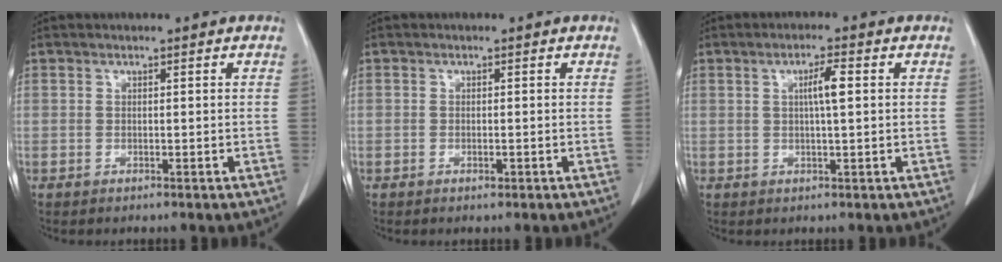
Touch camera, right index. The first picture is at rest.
{"total": 0.7, "force": [-0.3, 0.4, 0.5], "torque": [-0.007, 0.002, -0.001]}
{"total": 3.5, "force": [0.7, 0.1, 3.5], "torque": [-0.060, 0.002, 0.010]}